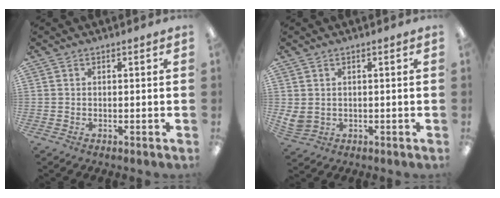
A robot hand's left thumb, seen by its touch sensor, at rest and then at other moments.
{"total": 3.3, "force": [1.0, 2.7, 1.6], "torque": [-0.039, -0.003, 0.019]}